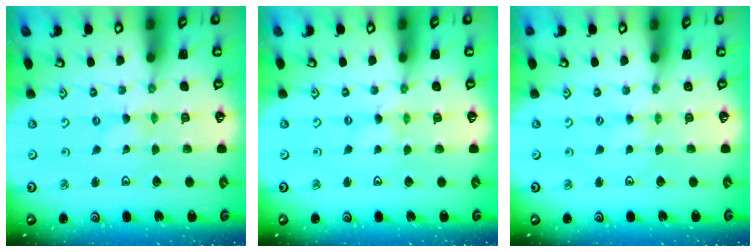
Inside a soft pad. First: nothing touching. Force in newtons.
{"total": 0.0}
{"total": 0.7, "press": 0.7, "slide": 0.2}